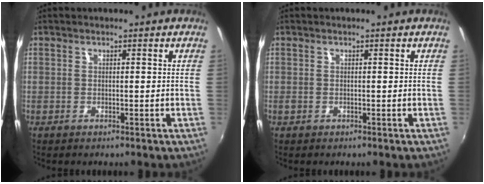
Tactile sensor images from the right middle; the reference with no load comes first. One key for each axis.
{"total": 0.7, "fx": -0.2, "fy": 0.5, "fz": 0.4, "tx": -0.007, "ty": -0.002, "tz": -0.005}